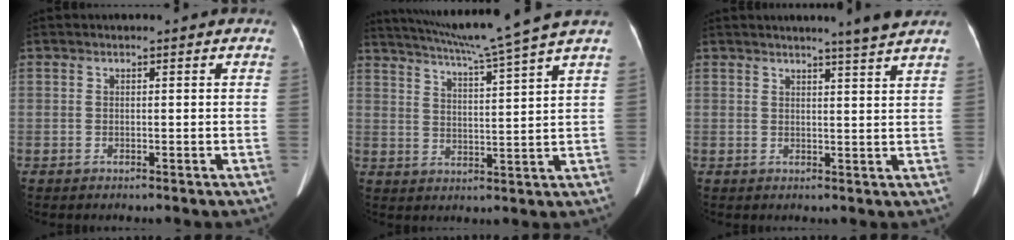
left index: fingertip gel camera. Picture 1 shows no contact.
{"total": 13.3, "force": [11.3, -2.8, 6.4], "torque": [-0.114, -0.017, 0.166]}
{"total": 4.4, "force": [3.8, -1.2, 1.9], "torque": [-0.030, -0.011, 0.043]}